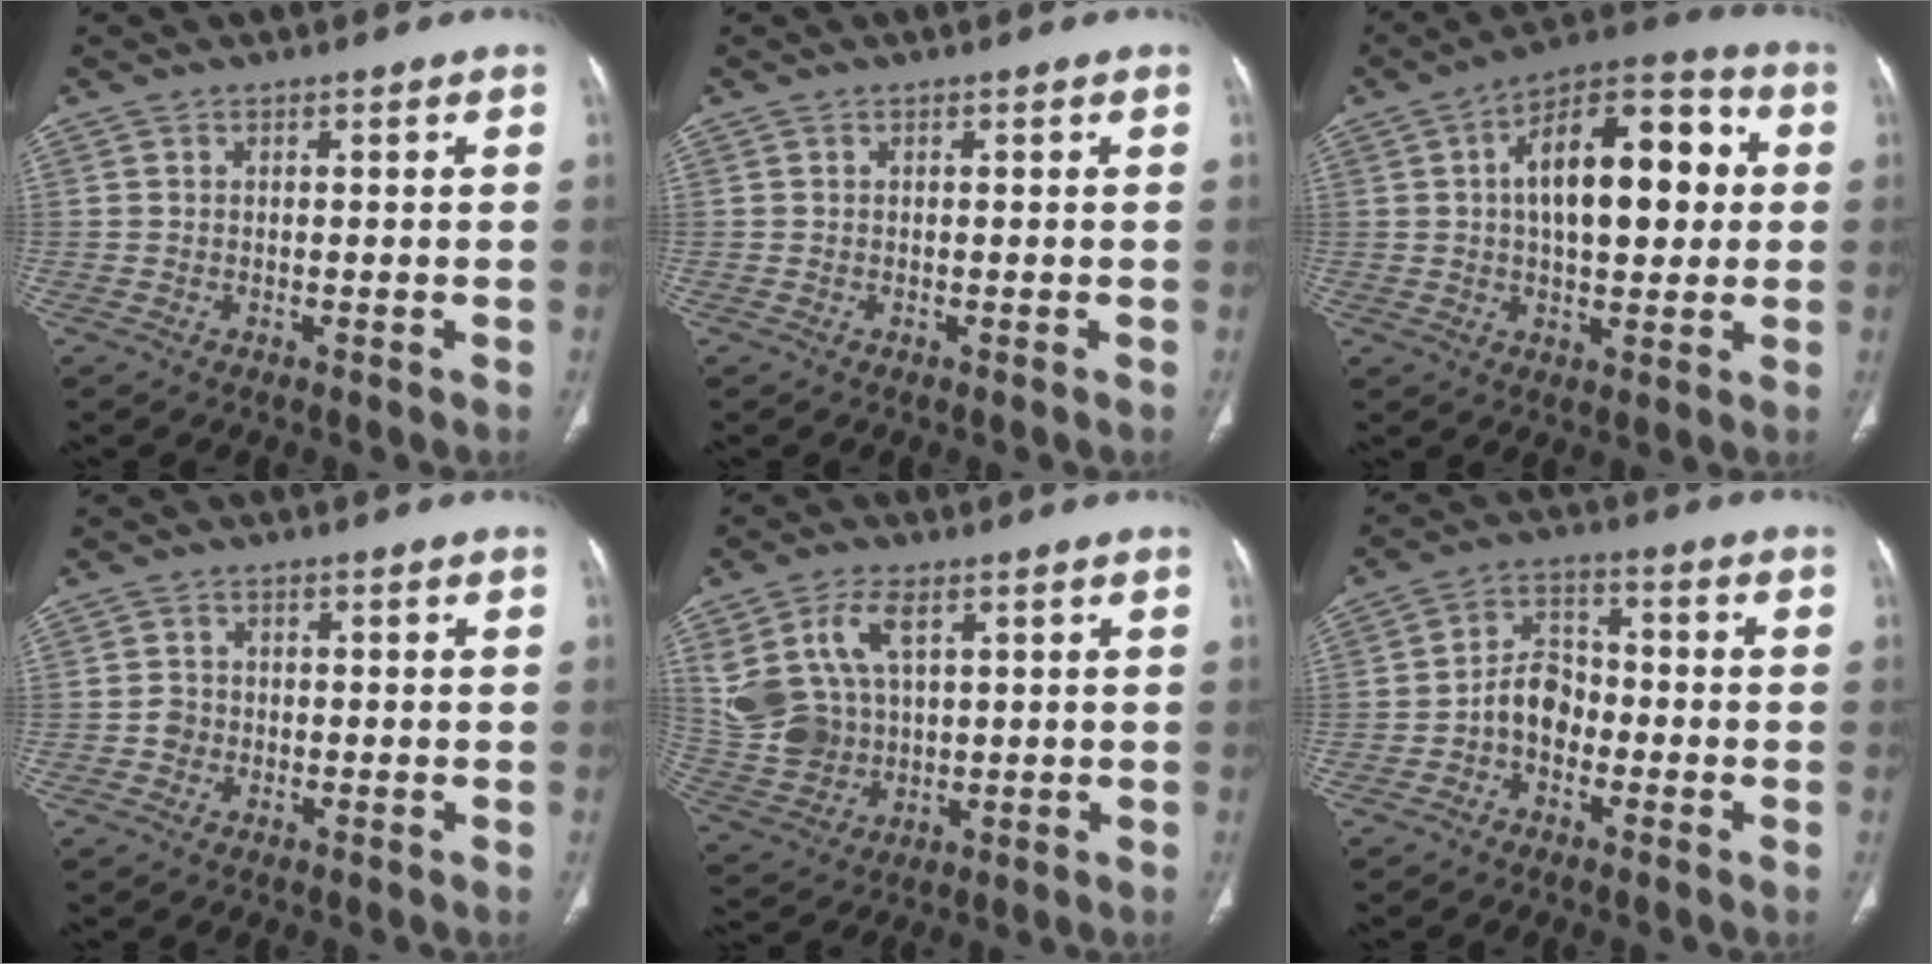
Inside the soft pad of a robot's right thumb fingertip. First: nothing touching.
{"total": 0.0}
{"total": 19.0, "force": [2.9, 9.4, 16.2], "torque": [-0.218, 0.028, 0.038]}
{"total": 1.8, "force": [-0.5, 1.7, 0.6], "torque": [-0.002, 0.007, -0.013]}
{"total": 13.3, "force": [4.8, 8.4, 9.1], "torque": [-0.183, -0.008, 0.111]}
{"total": 6.3, "force": [-2.2, 4.5, 3.8], "torque": [-0.050, 0.029, -0.052]}